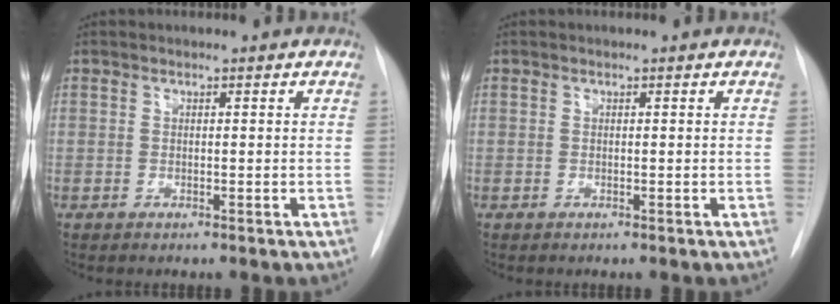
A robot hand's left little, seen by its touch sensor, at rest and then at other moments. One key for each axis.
{"total": 0.0}